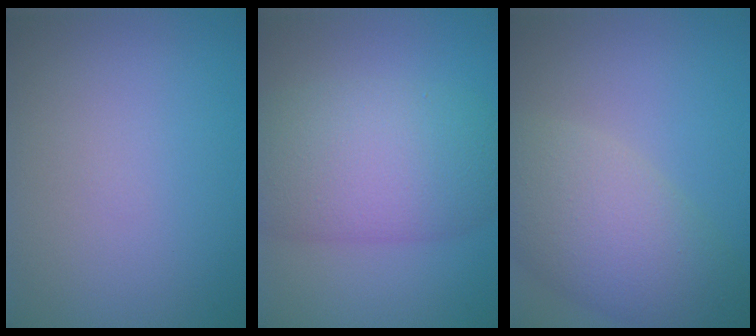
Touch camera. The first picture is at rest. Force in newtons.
{"total": 9.1, "press": 9.1, "slide": 0.3}
{"total": 6.9, "press": 6.9, "slide": 0.4}